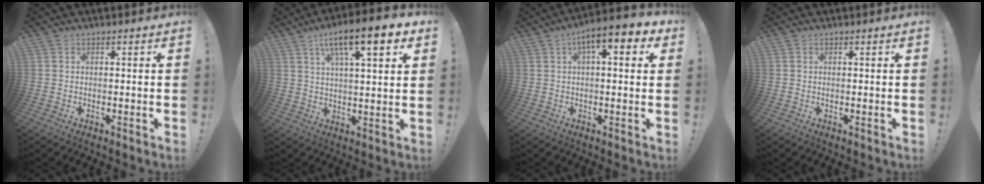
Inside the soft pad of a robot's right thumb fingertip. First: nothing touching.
{"total": 13.7, "force": [7.0, 3.3, 11.3], "torque": [-0.176, -0.029, 0.108]}
{"total": 8.9, "force": [3.6, 2.7, 7.7], "torque": [-0.107, -0.014, 0.057]}
{"total": 0.0}